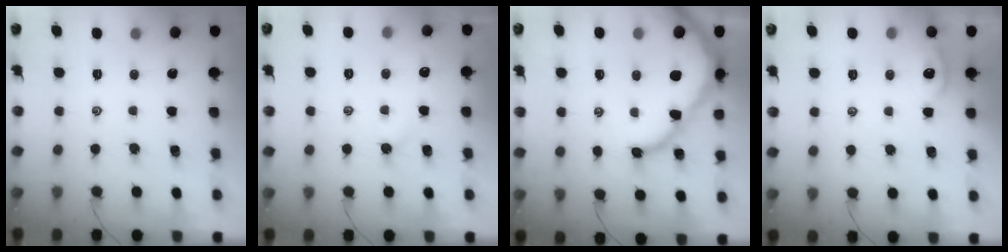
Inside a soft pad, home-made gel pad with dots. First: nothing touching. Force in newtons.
{"total": 2.6, "press": 2.5, "slide": 0.3}
{"total": 13.2, "press": 13.1, "slide": 1.3}
{"total": 1.5, "press": 1.5, "slide": 0.2}